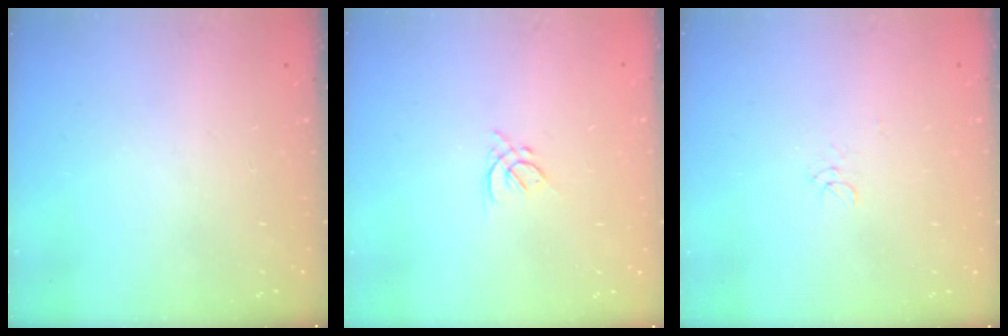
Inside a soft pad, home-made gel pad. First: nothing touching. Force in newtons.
{"total": 1.3, "press": 1.2, "slide": 0.5}
{"total": 3.1, "press": 3.1, "slide": 0.2}